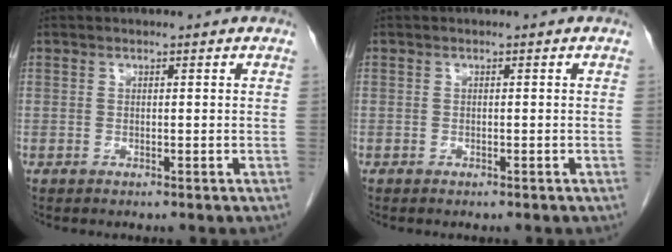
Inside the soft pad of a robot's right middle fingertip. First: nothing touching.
{"total": 0.0}